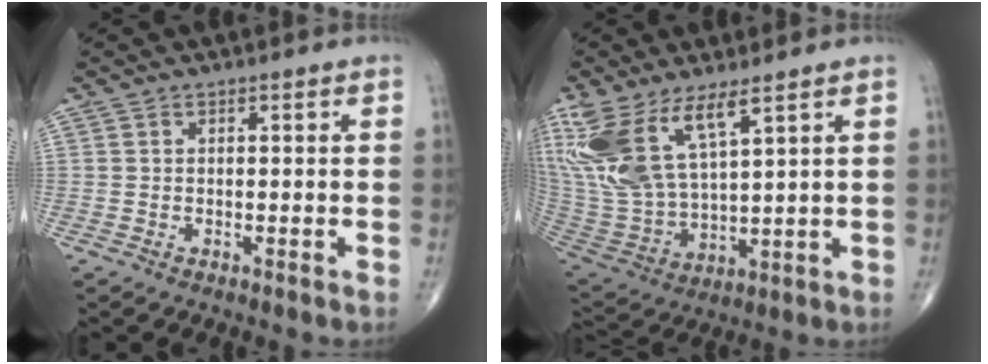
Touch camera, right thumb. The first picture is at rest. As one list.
[{"total": 17.0, "force": [9.2, 6.6, 12.8], "torque": [-0.279, -0.038, 0.200]}]